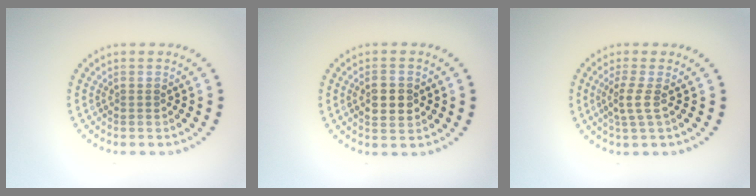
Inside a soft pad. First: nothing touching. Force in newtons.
{"total": 3.0, "press": 2.9, "slide": 0.2}
{"total": 1.9, "press": 1.3, "slide": 1.3}